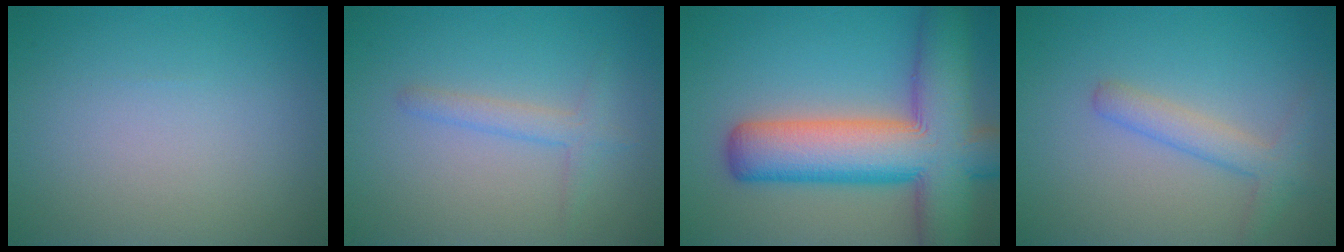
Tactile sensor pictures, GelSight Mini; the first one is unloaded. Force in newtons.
{"total": 1.8, "press": 1.8, "slide": 0.1}
{"total": 13.0, "press": 13.0, "slide": 0.6}
{"total": 2.7, "press": 2.7, "slide": 0.1}